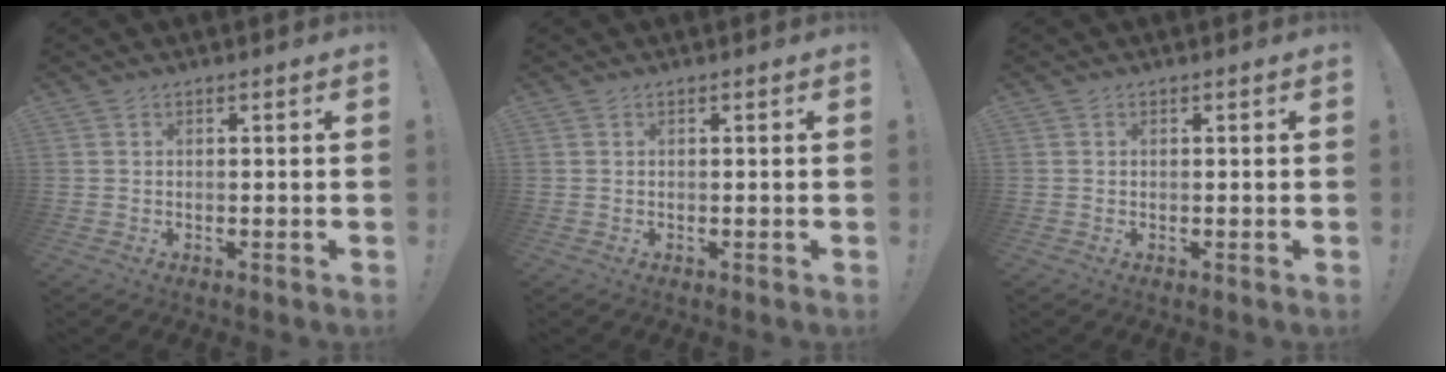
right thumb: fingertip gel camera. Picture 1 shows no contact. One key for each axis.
{"total": 0.0}
{"total": 0.0}